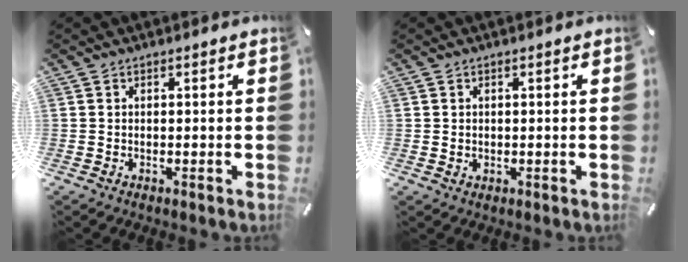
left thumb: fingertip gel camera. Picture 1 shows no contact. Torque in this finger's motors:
{"motor_torque": [-0.27, -0.37, 0.20, -0.10, -0.01]}